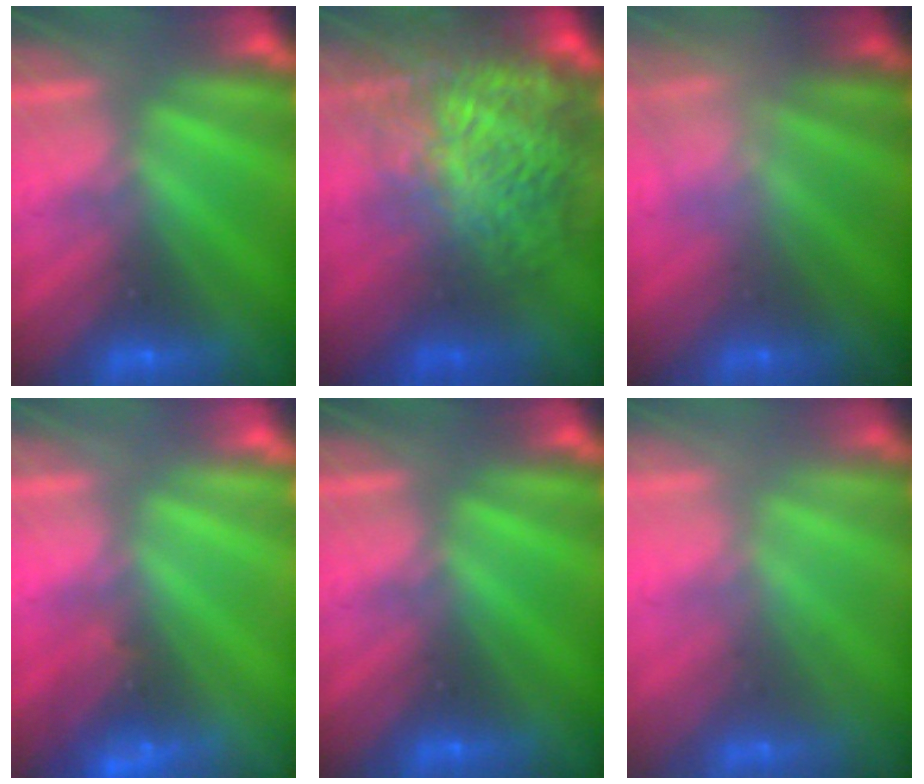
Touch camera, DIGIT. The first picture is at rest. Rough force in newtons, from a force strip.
{"total": 9.9}
{"total": 2.3}
{"total": 2.6}
{"total": 0.0}
{"total": 2.4}